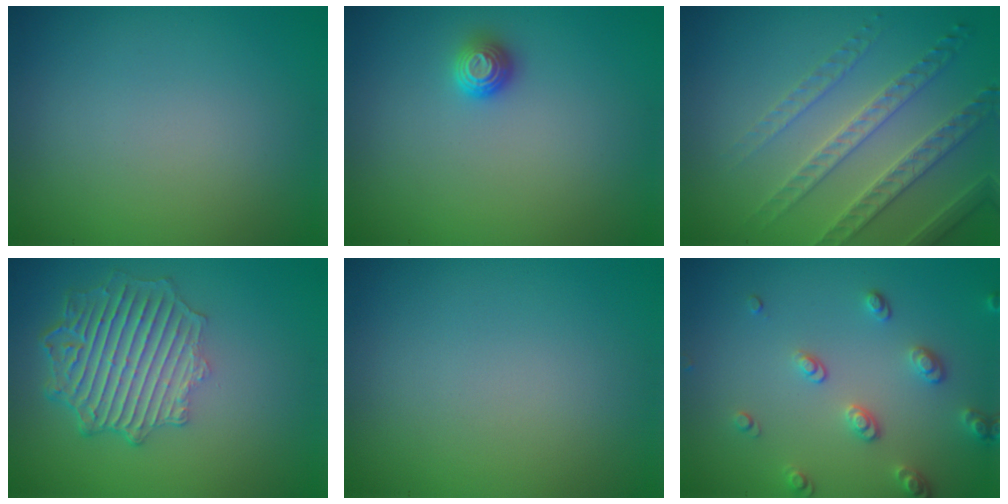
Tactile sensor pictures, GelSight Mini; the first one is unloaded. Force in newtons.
{"total": 1.1, "press": 1.0, "slide": 0.4}
{"total": 4.5, "press": 3.6, "slide": 2.7}
{"total": 6.3, "press": 4.8, "slide": 4.1}
{"total": 0.0}
{"total": 2.6, "press": 2.6, "slide": 0.6}